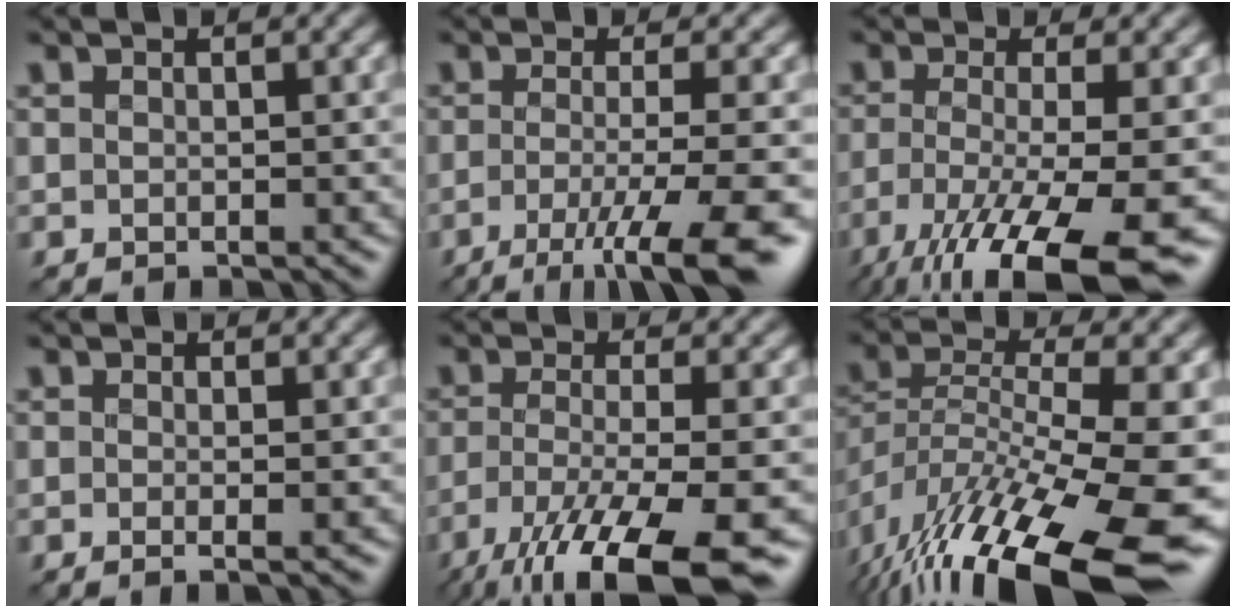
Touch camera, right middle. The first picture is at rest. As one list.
[{"total": 7.7, "force": [-3.7, 1.7, 6.6], "torque": [-0.096, -0.008, -0.067]}, {"total": 13.2, "force": [-7.6, 3.3, 10.3], "torque": [-0.196, -0.022, -0.129]}, {"total": 1.6, "force": [-0.1, 0.6, 1.5], "torque": [-0.017, -0.003, -0.012]}, {"total": 12.0, "force": [-7.6, 2.9, 8.8], "torque": [-0.165, -0.014, -0.131]}, {"total": 16.3, "force": [-8.0, 5.3, 13.2], "torque": [-0.246, 0.000, -0.130]}]